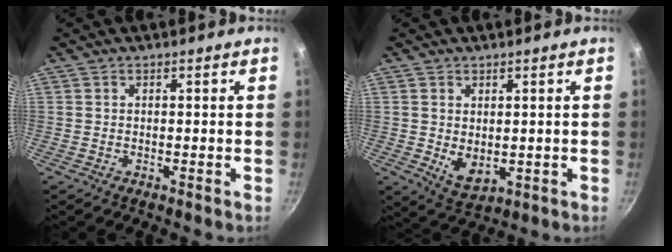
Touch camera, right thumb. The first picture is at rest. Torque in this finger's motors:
{"motor_torque": [-0.39, 0.44, -0.03, 0.06, 0.04]}